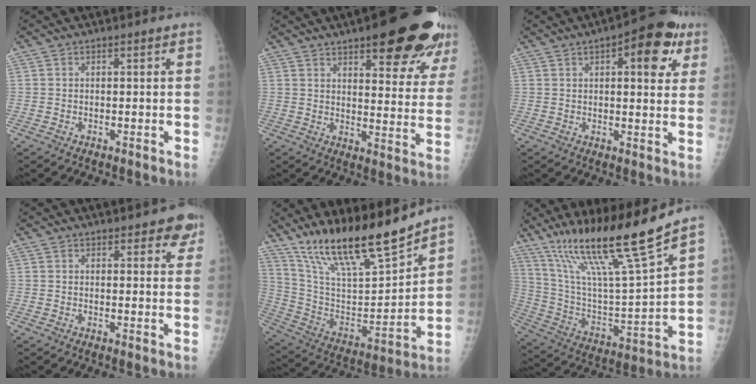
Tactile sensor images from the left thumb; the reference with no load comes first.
{"total": 22.1, "force": [14.2, 6.4, 15.7], "torque": [-0.170, -0.056, 0.180]}
{"total": 12.0, "force": [5.1, 4.7, 9.8], "torque": [-0.089, -0.004, 0.056]}
{"total": 4.6, "force": [3.1, 2.2, 2.5], "torque": [0.004, -0.012, 0.032]}
{"total": 20.5, "force": [16.7, 3.2, 11.4], "torque": [-0.173, -0.086, 0.305]}
{"total": 22.3, "force": [15.5, 1.0, 16.0], "torque": [-0.262, -0.058, 0.285]}